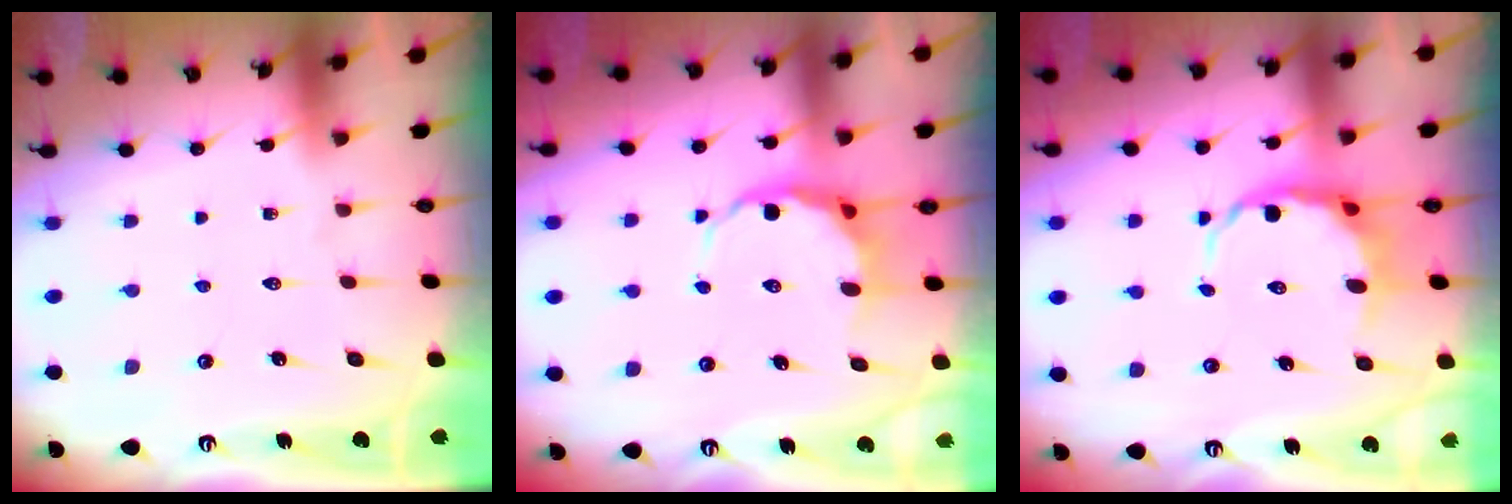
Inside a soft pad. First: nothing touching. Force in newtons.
{"total": 7.0, "press": 6.8, "slide": 1.7}
{"total": 6.5, "press": 5.9, "slide": 2.8}